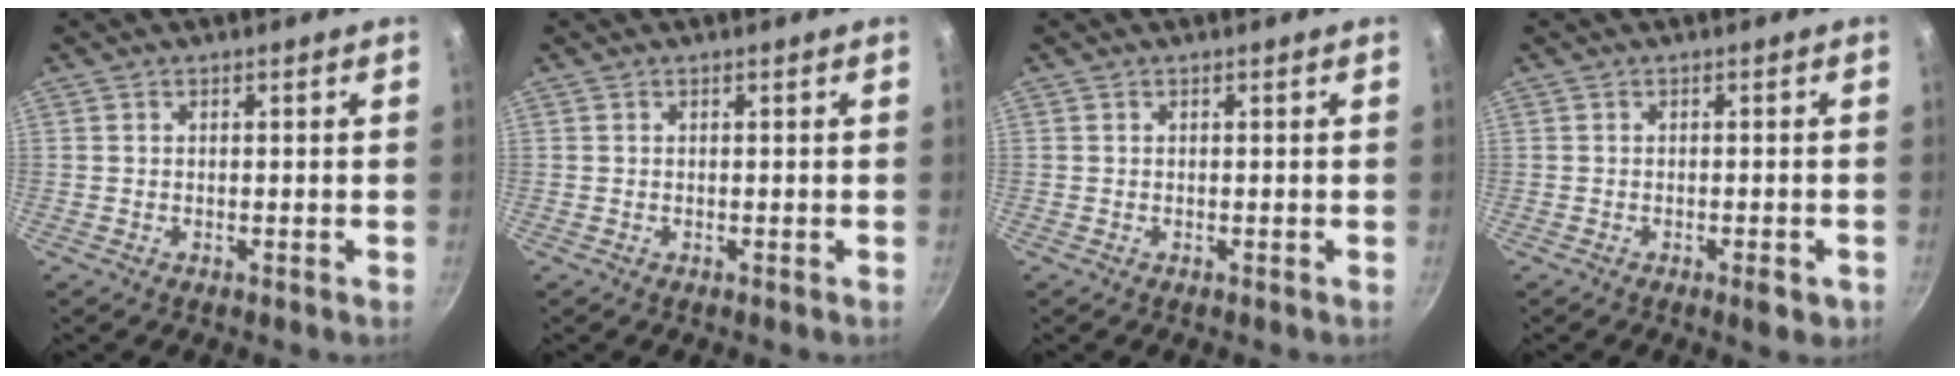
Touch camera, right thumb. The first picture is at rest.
{"total": 0.0}
{"total": 0.0}
{"total": 3.0, "force": [-1.4, 1.1, 2.4], "torque": [-0.030, 0.008, -0.013]}